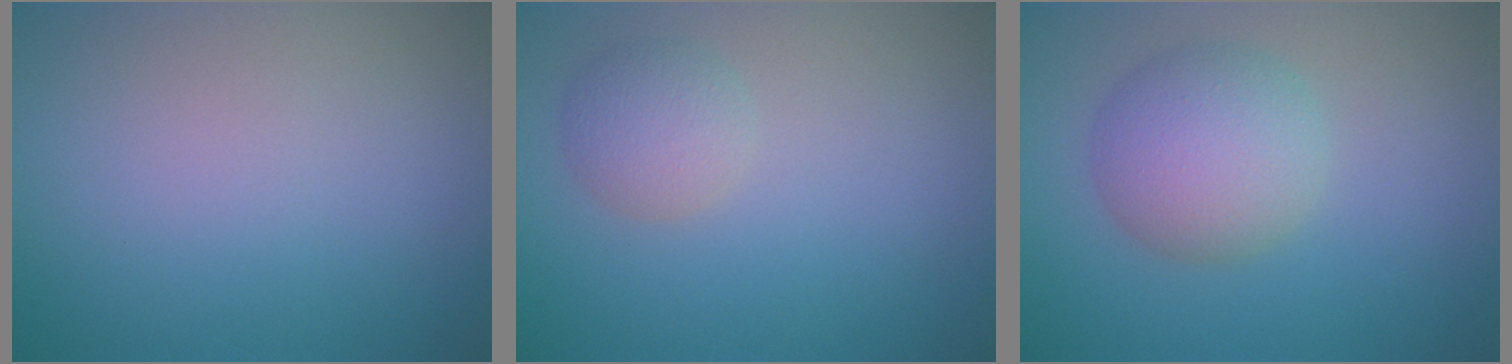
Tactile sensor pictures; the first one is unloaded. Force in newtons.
{"total": 2.4, "press": 2.4, "slide": 0.1}
{"total": 5.1, "press": 5.1, "slide": 0.1}